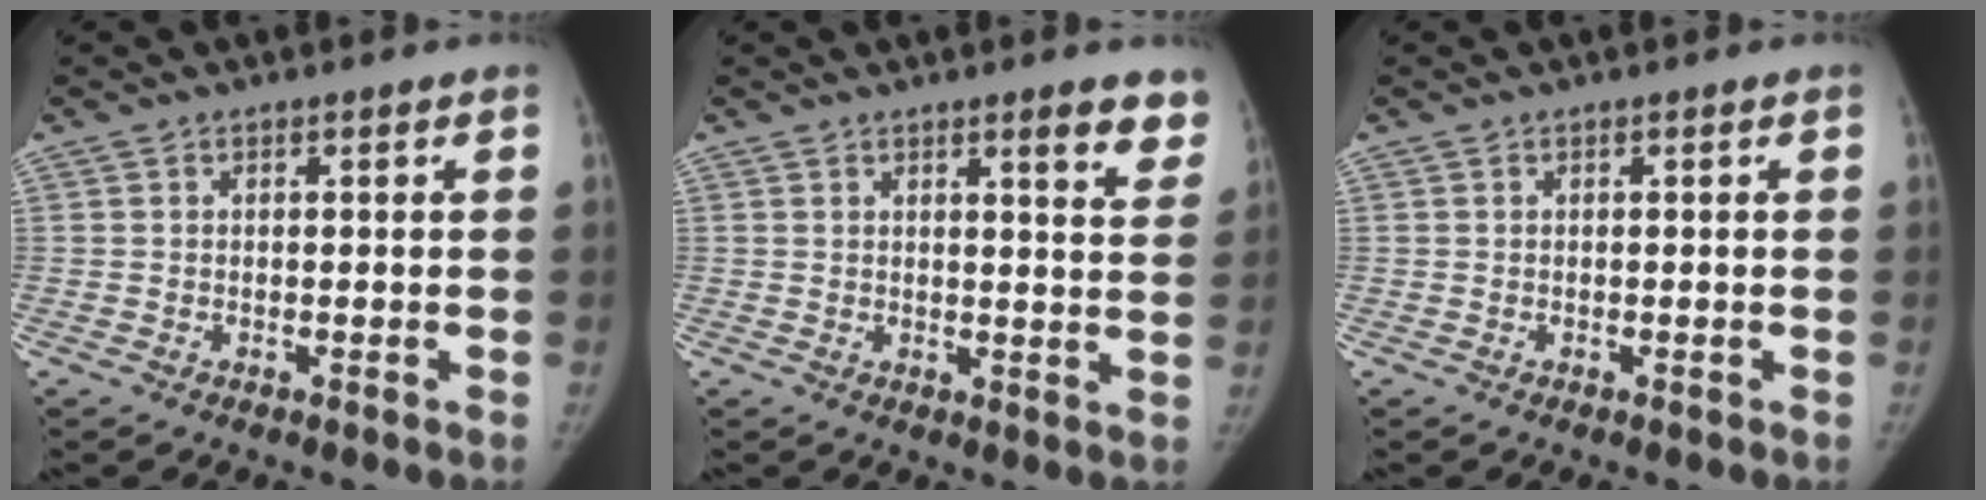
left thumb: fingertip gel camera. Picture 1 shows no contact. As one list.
[{"total": 6.7, "force": [4.6, 1.4, 4.6], "torque": [-0.036, -0.025, 0.053]}, {"total": 0.0}]